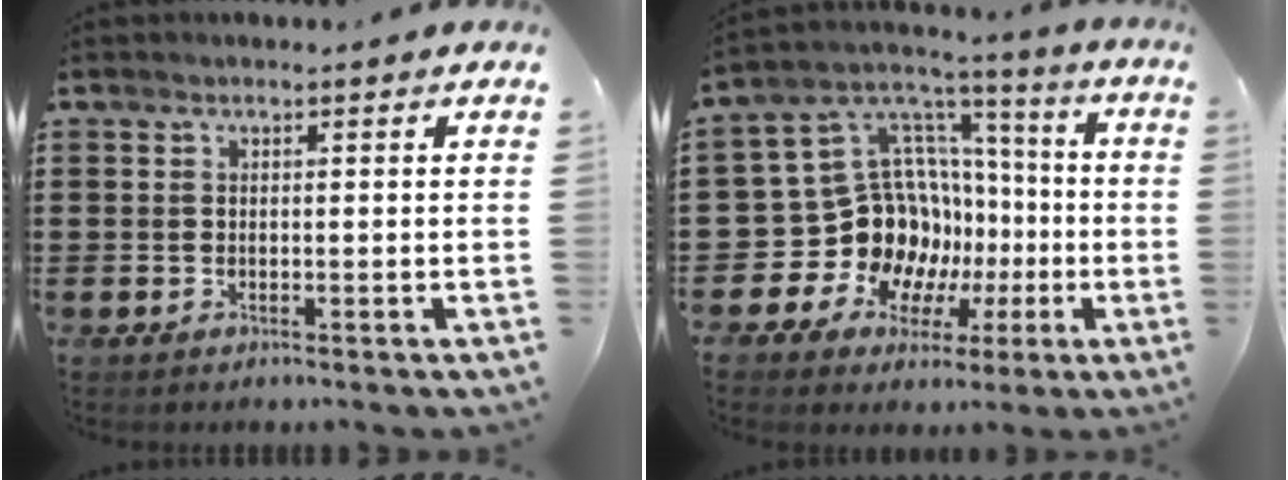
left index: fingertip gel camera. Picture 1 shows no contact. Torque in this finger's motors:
{"motor_torque": [1.18, 0.96, 0.32, 0.03]}